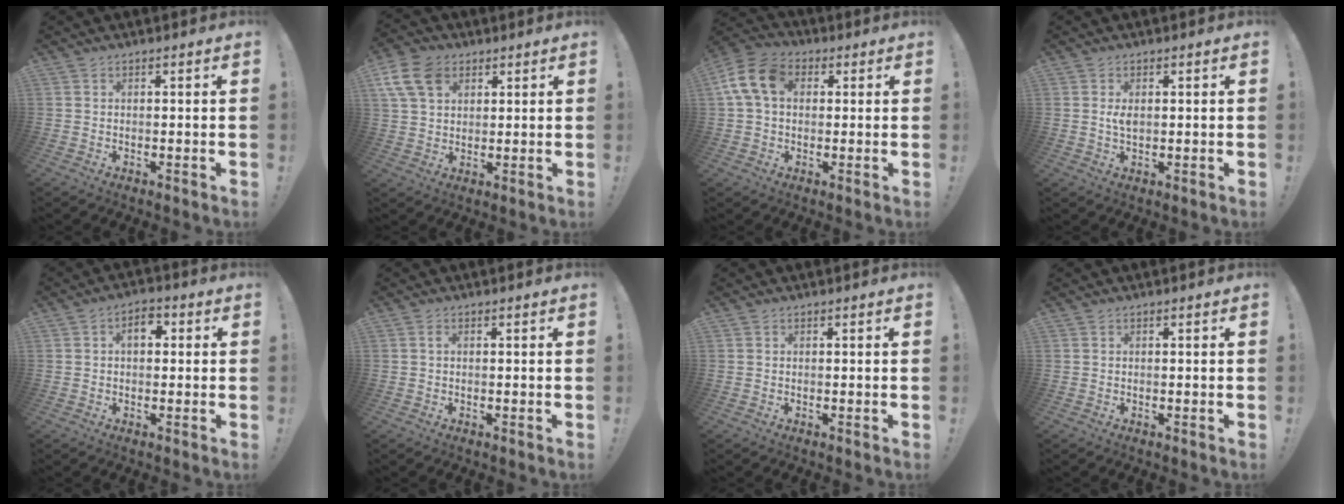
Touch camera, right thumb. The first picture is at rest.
{"total": 11.7, "force": [5.2, 8.2, 6.5], "torque": [-0.127, -0.014, 0.104]}
{"total": 12.6, "force": [2.9, 8.7, 8.6], "torque": [-0.166, 0.010, 0.057]}
{"total": 2.4, "force": [0.3, 1.1, 2.1], "torque": [-0.035, 0.000, 0.002]}
{"total": 5.2, "force": [1.0, 3.4, 3.9], "torque": [-0.049, 0.005, 0.012]}
{"total": 0.7, "force": [0.1, 0.2, 0.6], "torque": [-0.014, 0.002, 0.001]}
{"total": 0.0}
{"total": 0.0}